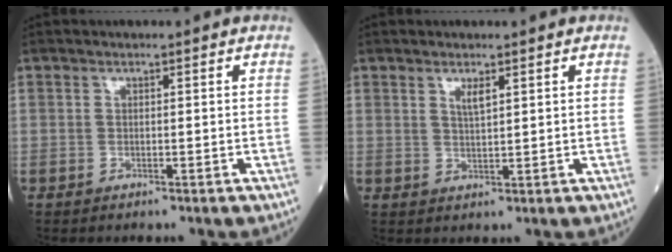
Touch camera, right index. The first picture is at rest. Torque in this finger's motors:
{"motor_torque": [-0.03, 0.03, 0.04, 0.04]}